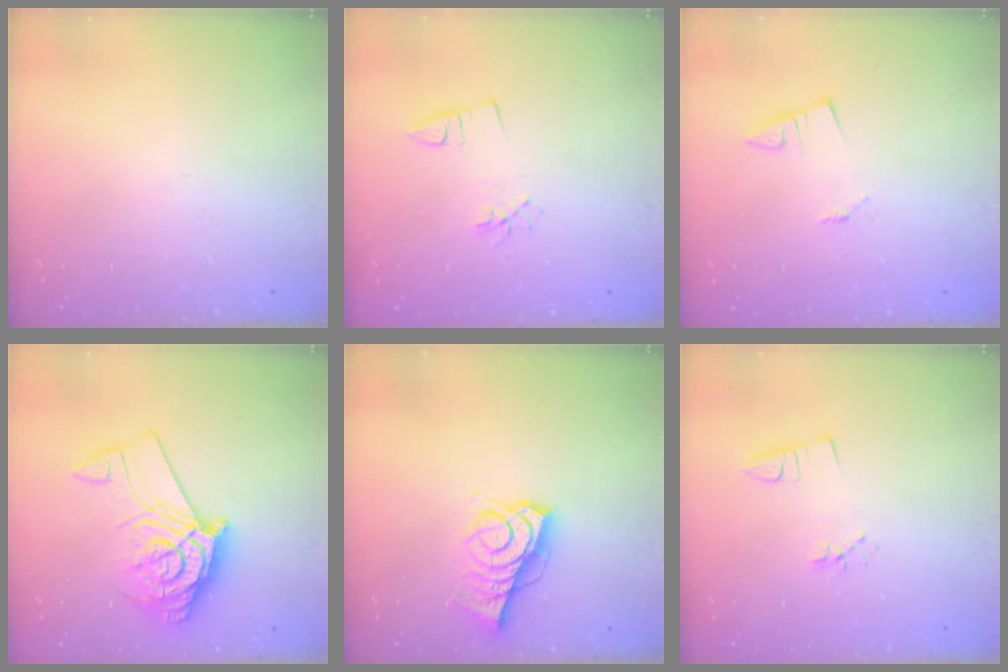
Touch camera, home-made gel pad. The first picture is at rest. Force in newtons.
{"total": 2.6, "press": 2.3, "slide": 1.3}
{"total": 1.3, "press": 1.3, "slide": 0.1}
{"total": 14.0, "press": 13.9, "slide": 1.6}
{"total": 9.2, "press": 8.6, "slide": 3.2}
{"total": 2.3, "press": 1.7, "slide": 1.5}